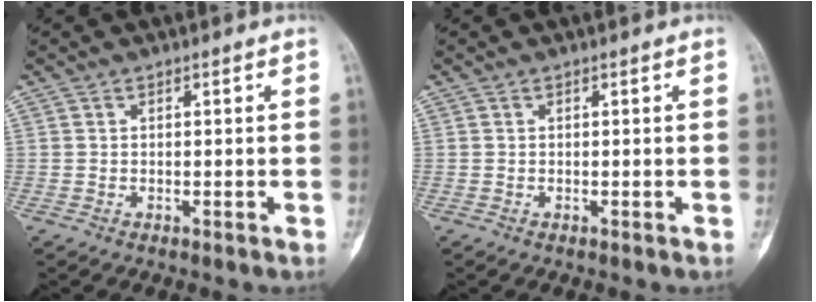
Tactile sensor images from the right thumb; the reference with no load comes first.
{"total": 0.0}